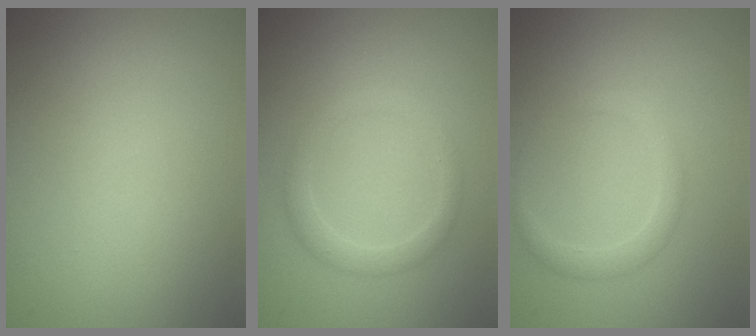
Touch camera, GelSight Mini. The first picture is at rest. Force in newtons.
{"total": 2.0, "press": 2.0, "slide": 0.2}
{"total": 1.7, "press": 1.7, "slide": 0.1}